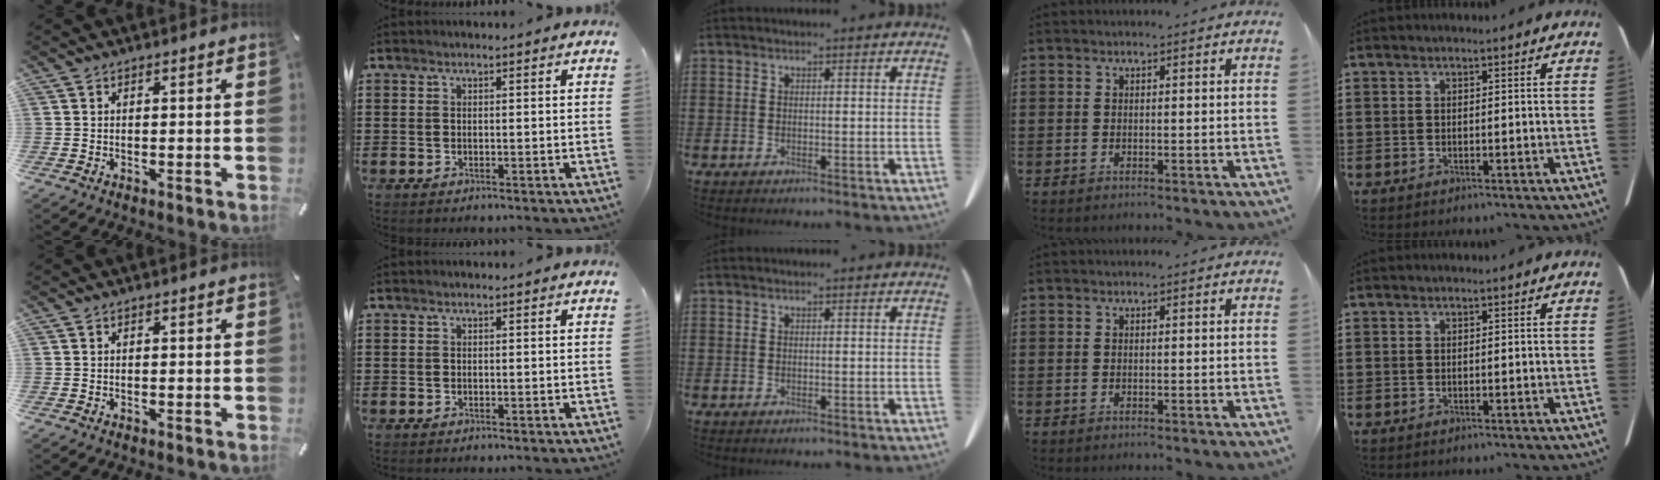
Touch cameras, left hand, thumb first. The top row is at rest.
{}